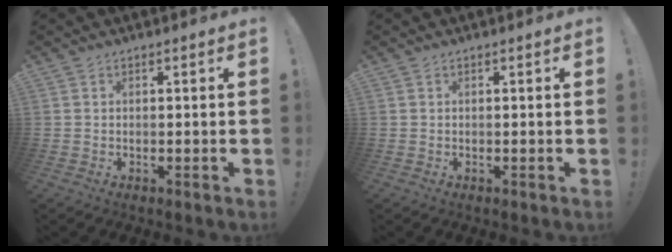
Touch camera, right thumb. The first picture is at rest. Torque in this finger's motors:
{"motor_torque": [0.00, 0.00, -0.12, 0.12, 0.00]}